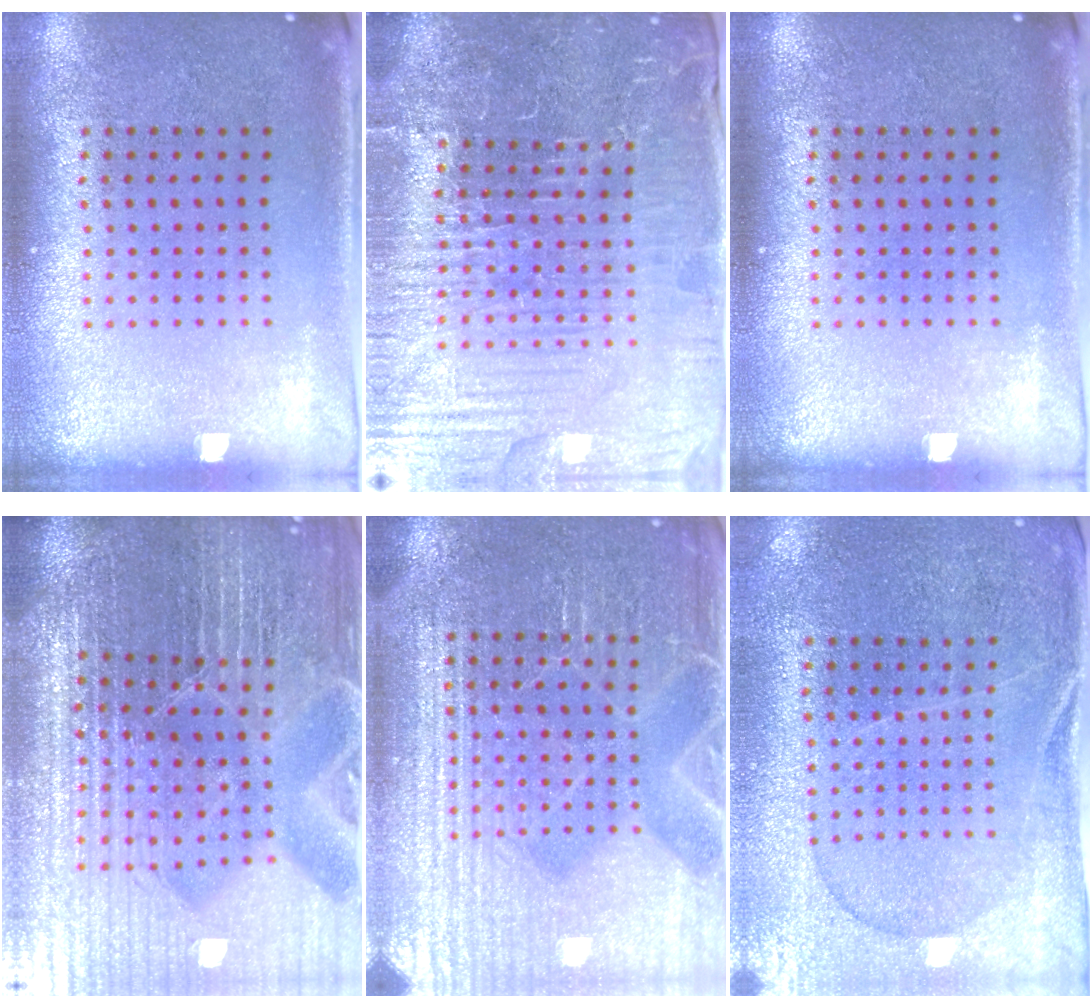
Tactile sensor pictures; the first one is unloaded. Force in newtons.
{"total": 5.9, "press": 5.4, "slide": 2.4}
{"total": 0.0}
{"total": 6.6, "press": 5.9, "slide": 2.9}
{"total": 7.1, "press": 7.0, "slide": 1.1}
{"total": 0.8, "press": 0.6, "slide": 0.5}